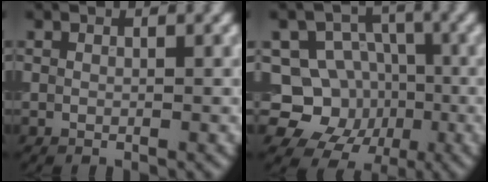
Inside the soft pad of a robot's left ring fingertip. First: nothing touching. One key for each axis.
{"total": 10.1, "fx": -2.3, "fy": 9.3, "fz": 3.1, "tx": -0.045, "ty": 0.022, "tz": -0.071}